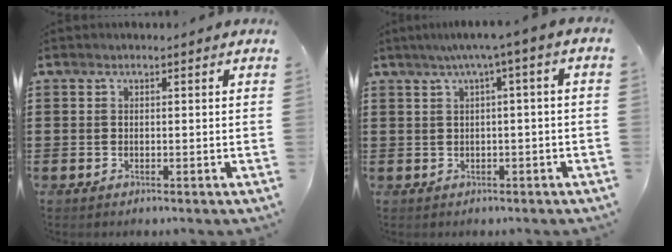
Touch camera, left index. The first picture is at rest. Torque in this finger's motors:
{"motor_torque": [1.28, -0.87, 0.34, 0.12]}